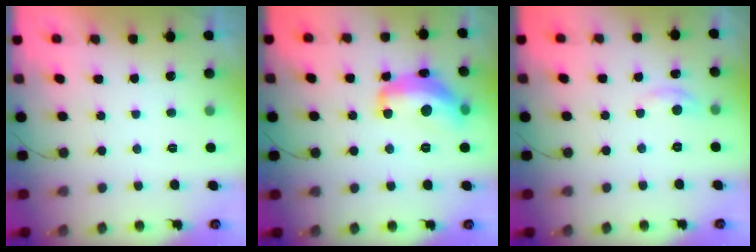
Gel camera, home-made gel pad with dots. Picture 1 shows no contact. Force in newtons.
{"total": 15.7, "press": 15.6, "slide": 1.0}
{"total": 3.8, "press": 3.7, "slide": 0.5}